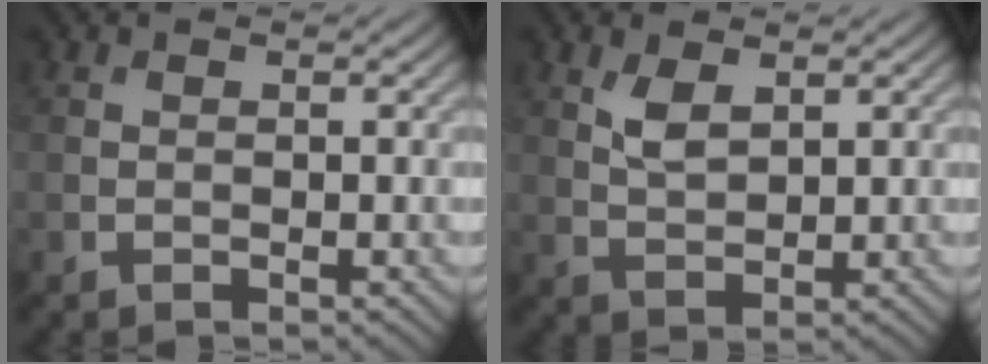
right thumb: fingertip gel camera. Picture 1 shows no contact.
{"total": 3.1, "force": [1.5, 1.4, 2.3], "torque": [-0.055, -0.003, 0.035]}